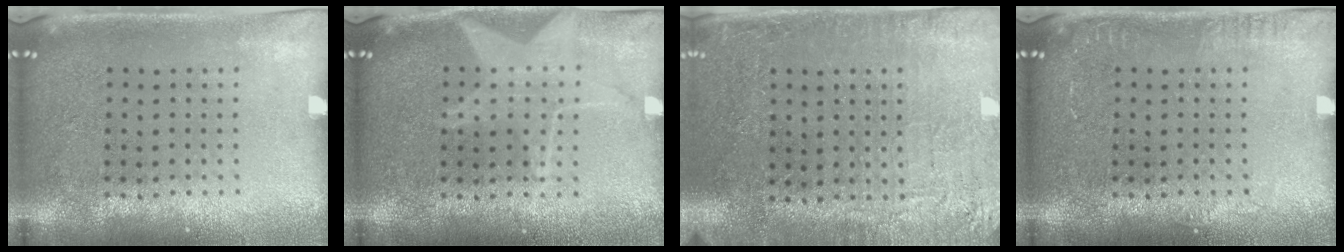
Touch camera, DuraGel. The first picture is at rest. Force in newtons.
{"total": 2.4, "press": 2.4, "slide": 0.3}
{"total": 2.9, "press": 2.8, "slide": 0.9}
{"total": 1.0, "press": 0.9, "slide": 0.1}